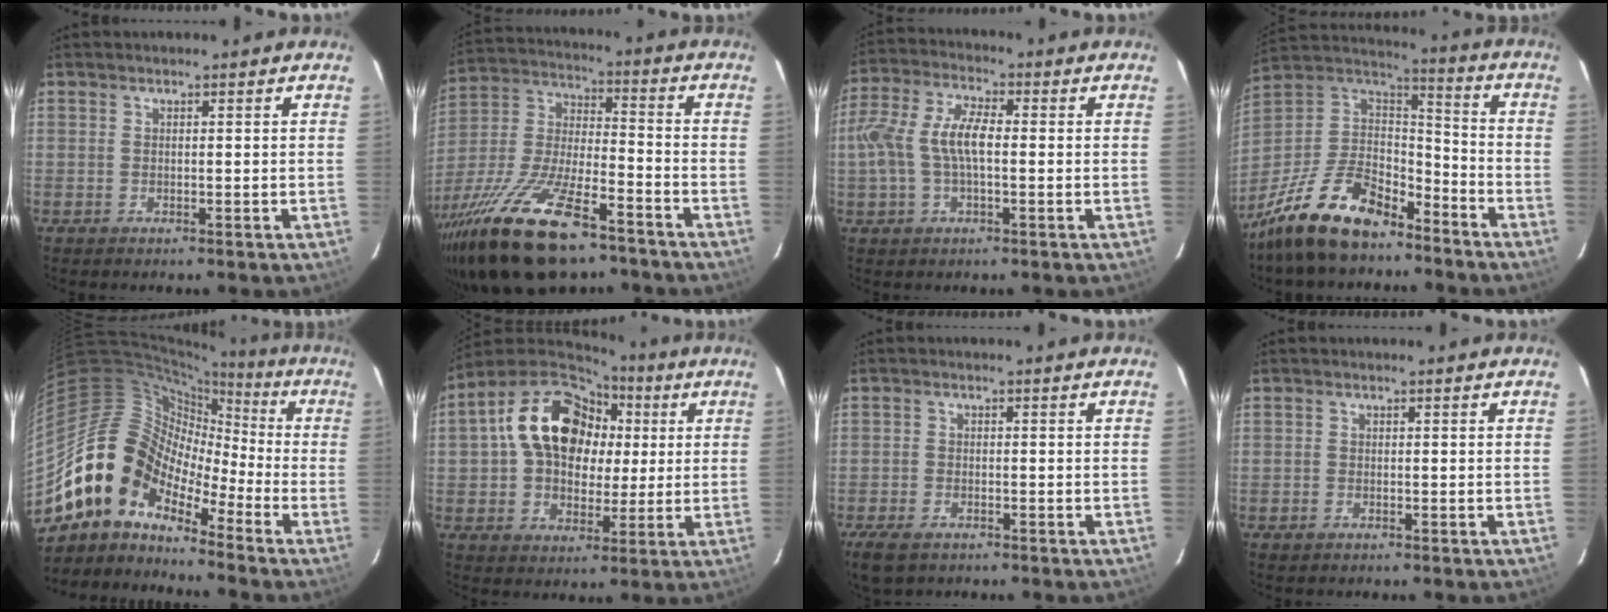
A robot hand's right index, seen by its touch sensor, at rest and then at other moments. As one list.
[{"total": 24.7, "force": [-16.5, 8.5, 16.3], "torque": [-0.331, -0.039, -0.285]}, {"total": 10.0, "force": [-0.6, 4.4, 9.0], "torque": [-0.191, 0.014, -0.012]}, {"total": 21.9, "force": [-15.5, 9.6, 12.0], "torque": [-0.266, -0.003, -0.272]}, {"total": 13.1, "force": [-9.2, 7.7, 5.4], "torque": [-0.094, 0.023, -0.194]}, {"total": 17.6, "force": [4.3, 13.3, 10.8], "torque": [-0.223, 0.051, 0.080]}, {"total": 6.2, "force": [-4.2, 3.3, 3.2], "torque": [-0.086, -0.018, -0.079]}, {"total": 0.9, "force": [-0.6, 0.7, 0.1], "torque": [-0.004, 0.000, -0.010]}]